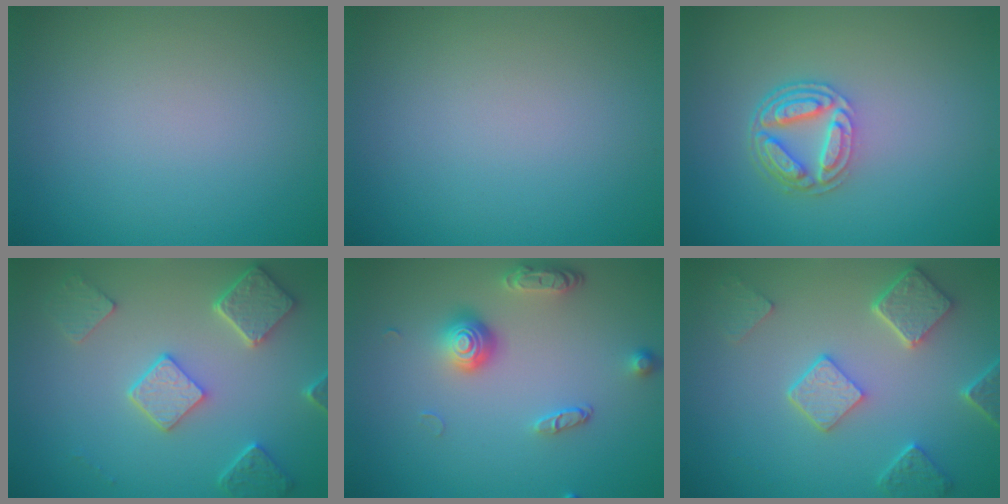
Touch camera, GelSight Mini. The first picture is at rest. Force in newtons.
{"total": 0.0}
{"total": 4.3, "press": 3.2, "slide": 2.8}
{"total": 4.9, "press": 3.9, "slide": 2.8}
{"total": 3.7, "press": 2.8, "slide": 2.5}
{"total": 4.9, "press": 3.8, "slide": 3.0}